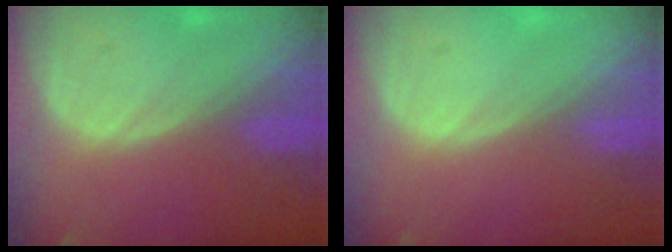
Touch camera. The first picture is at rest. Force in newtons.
{"total": 0.0}